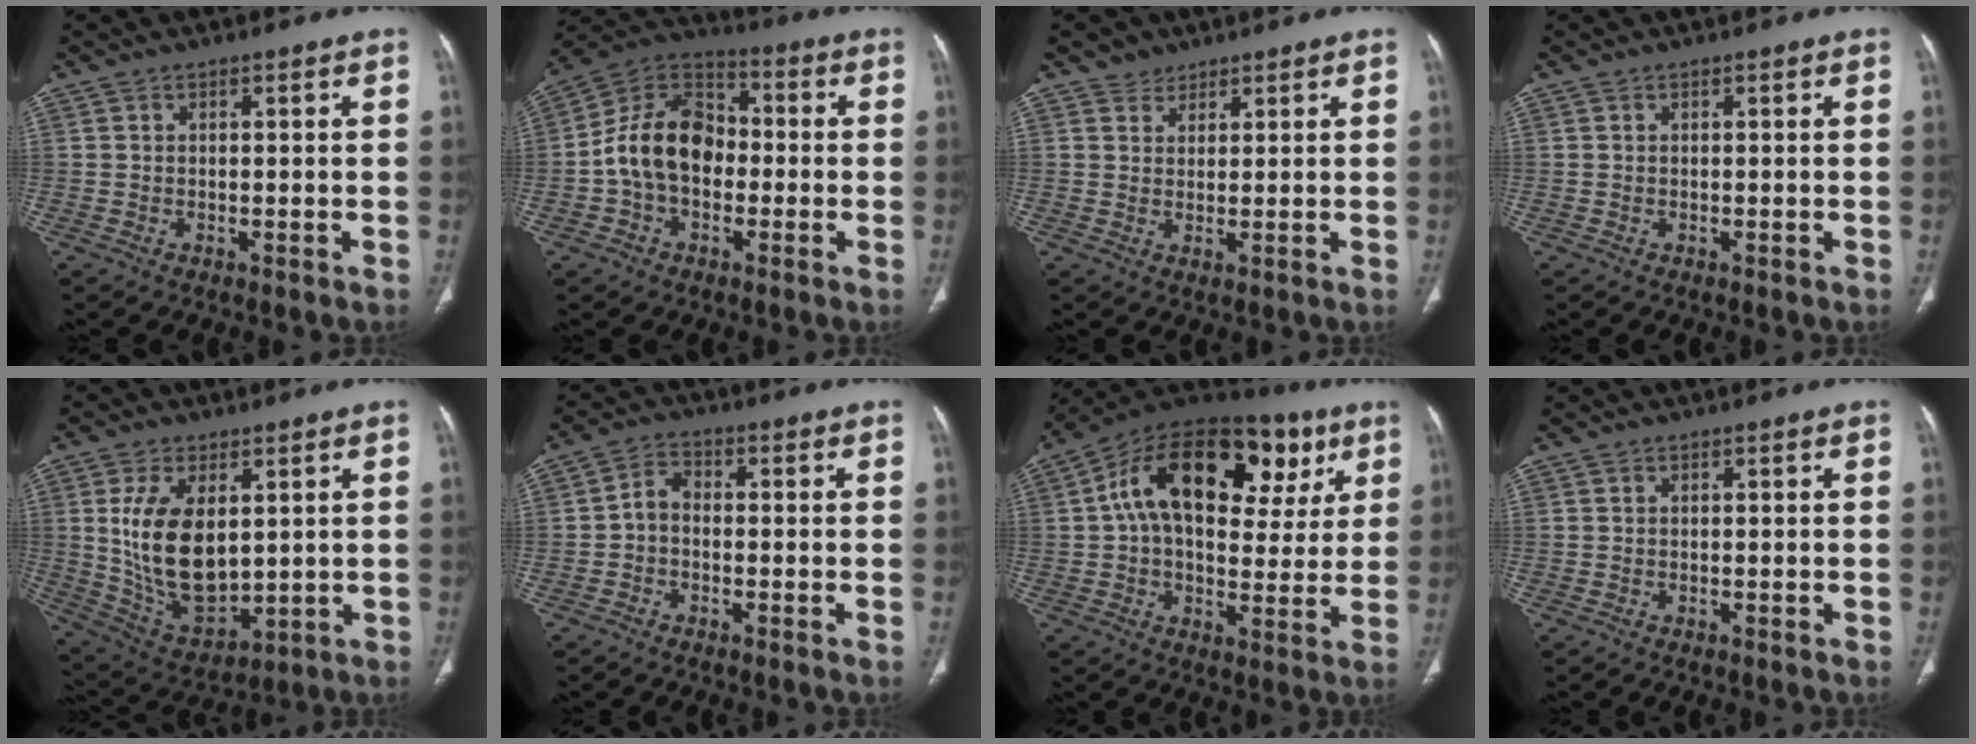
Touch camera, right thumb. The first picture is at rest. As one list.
[{"total": 14.1, "force": [-1.7, 10.1, 9.8], "torque": [-0.158, 0.041, -0.042]}, {"total": 2.9, "force": [2.0, 2.1, 0.1], "torque": [0.016, -0.012, 0.028]}, {"total": 0.0}, {"total": 15.8, "force": [2.5, 9.0, 12.7], "torque": [-0.220, -0.020, 0.069]}, {"total": 4.0, "force": [-0.8, 2.8, 2.7], "torque": [-0.041, 0.015, -0.025]}, {"total": 25.5, "force": [8.4, 14.7, 19.1], "torque": [-0.273, 0.037, 0.125]}, {"total": 0.0}]